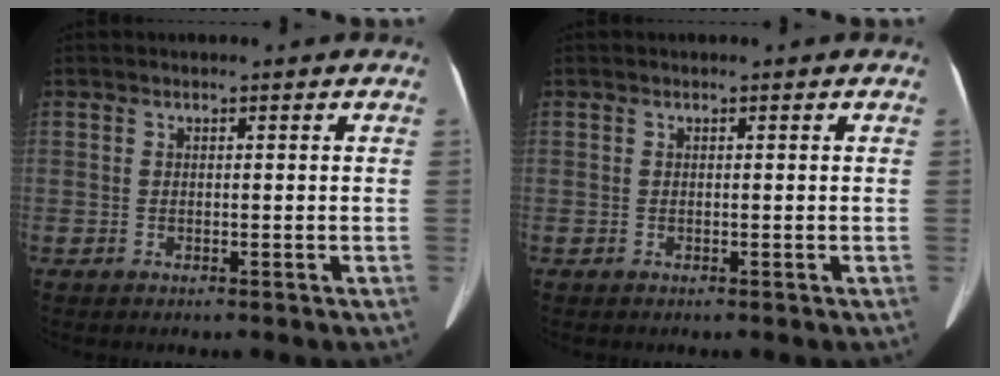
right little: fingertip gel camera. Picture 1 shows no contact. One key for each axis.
{"total": 0.0}